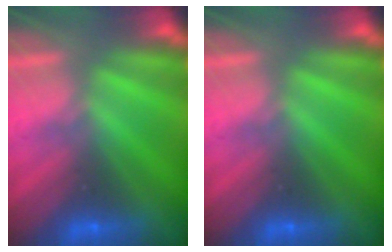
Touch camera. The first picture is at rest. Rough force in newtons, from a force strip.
{"total": 0.0}